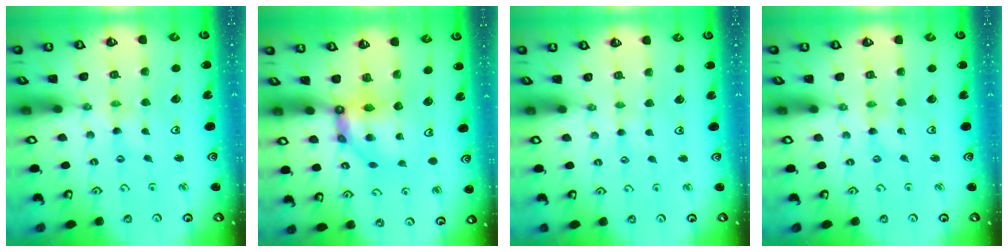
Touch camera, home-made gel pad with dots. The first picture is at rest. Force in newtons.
{"total": 8.3, "press": 8.2, "slide": 0.7}
{"total": 1.9, "press": 1.9, "slide": 0.4}
{"total": 0.0}